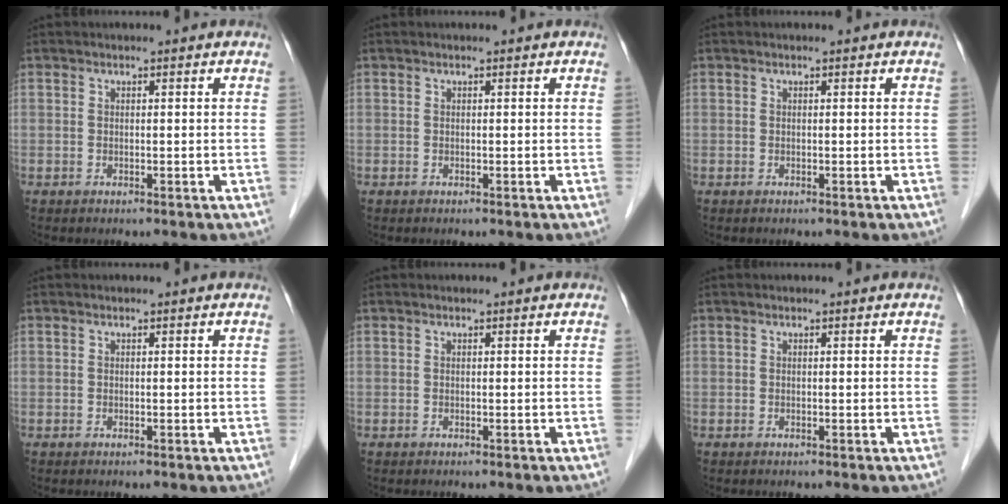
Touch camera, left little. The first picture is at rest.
{"total": 0.0}
{"total": 0.0}
{"total": 0.0}
{"total": 0.0}
{"total": 0.0}